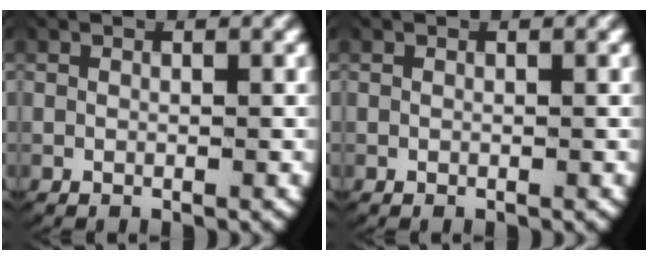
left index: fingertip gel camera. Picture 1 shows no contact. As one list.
[{"total": 0.0}]